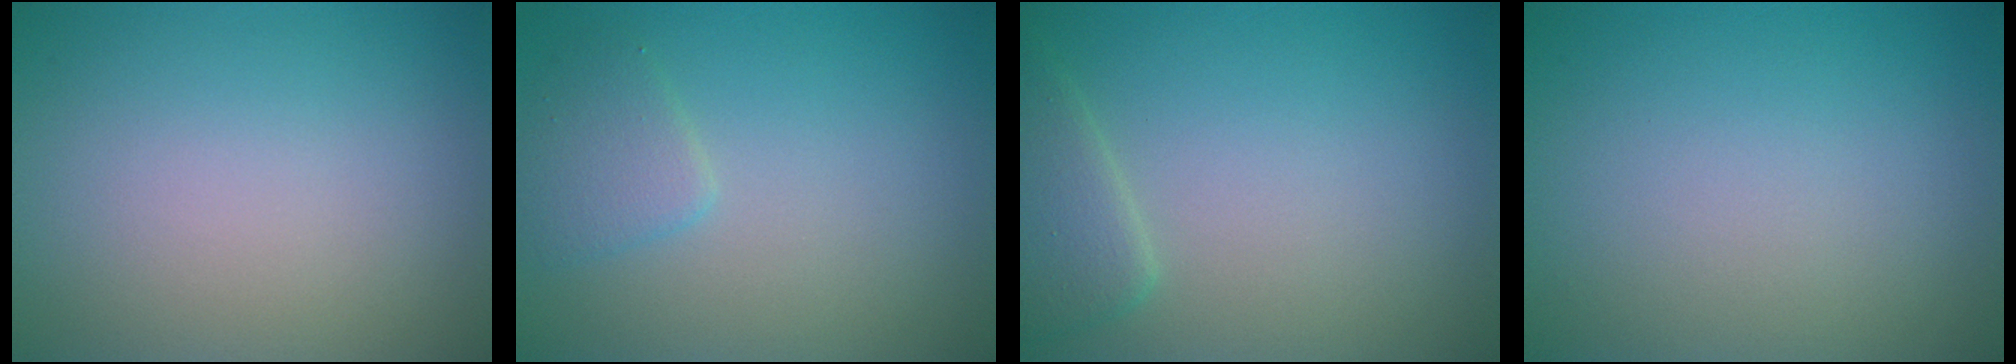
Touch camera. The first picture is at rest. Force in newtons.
{"total": 2.0, "press": 2.0, "slide": 0.1}
{"total": 2.5, "press": 2.5, "slide": 0.3}
{"total": 0.0}